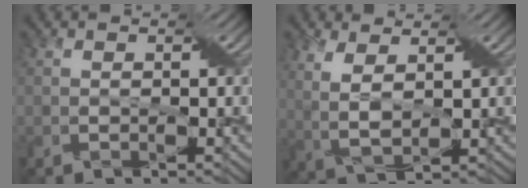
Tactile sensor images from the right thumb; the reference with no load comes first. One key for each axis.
{"total": 5.1, "fx": 2.3, "fy": 1.9, "fz": 4.1, "tx": -0.103, "ty": 0.003, "tz": 0.049}